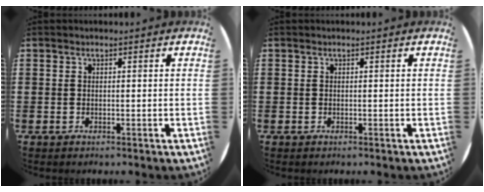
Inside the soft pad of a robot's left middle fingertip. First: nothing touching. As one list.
[{"total": 0.0}]